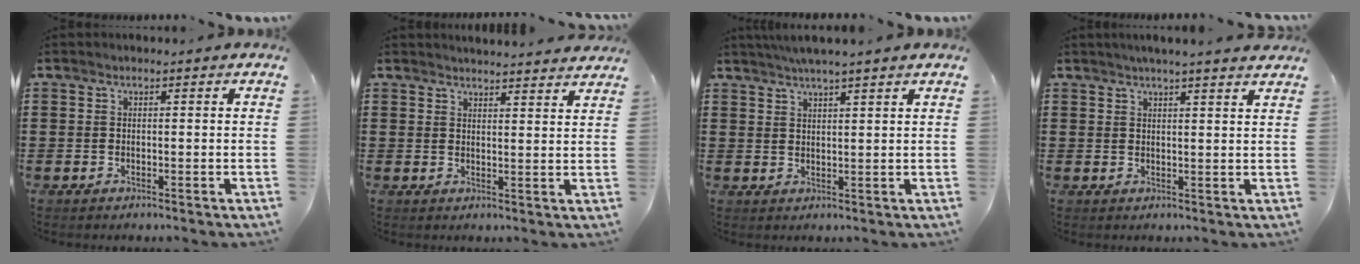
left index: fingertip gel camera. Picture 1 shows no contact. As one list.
[{"total": 2.7, "force": [2.7, -0.3, -0.1], "torque": [-0.007, -0.013, 0.051]}, {"total": 2.7, "force": [2.5, -0.7, 0.9], "torque": [-0.023, -0.003, 0.045]}, {"total": 2.6, "force": [2.3, -0.4, 0.9], "torque": [-0.024, -0.003, 0.043]}]